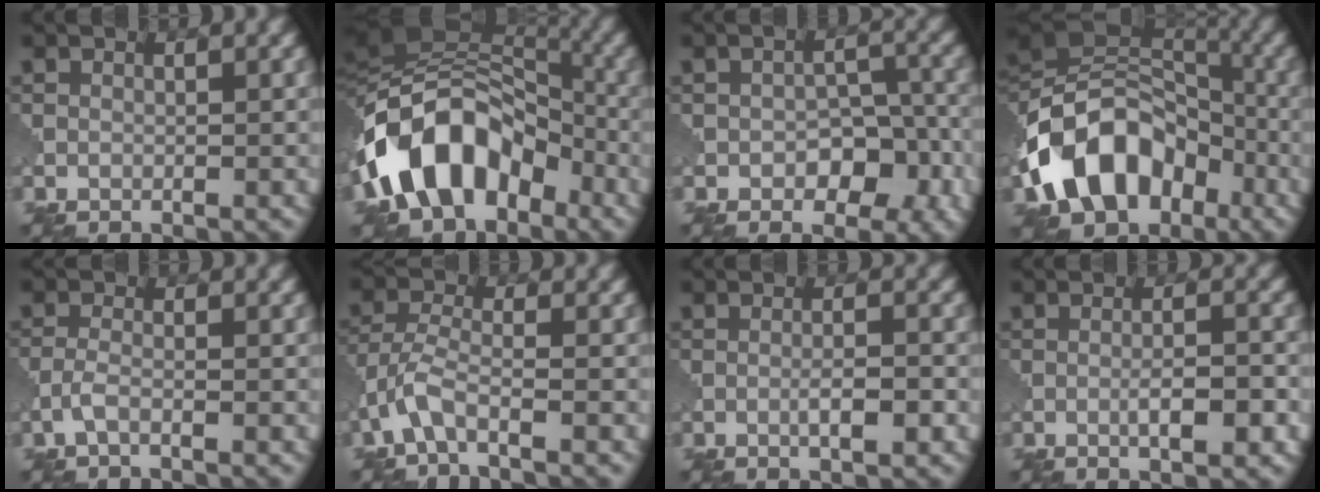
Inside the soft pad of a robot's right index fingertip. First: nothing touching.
{"total": 13.6, "force": [-5.5, 8.8, 8.8], "torque": [-0.149, 0.021, -0.115]}
{"total": 5.2, "force": [-1.9, 3.3, 3.5], "torque": [-0.037, 0.002, -0.030]}
{"total": 13.7, "force": [-5.4, 9.5, 8.3], "torque": [-0.156, 0.010, -0.113]}
{"total": 1.6, "force": [-1.0, 0.5, 1.2], "torque": [-0.030, 0.003, -0.027]}
{"total": 3.6, "force": [-2.2, 1.0, 2.7], "torque": [-0.065, 0.002, -0.059]}
{"total": 2.4, "force": [-0.8, 0.4, 2.3], "torque": [-0.037, 0.005, -0.015]}
{"total": 3.3, "force": [-1.1, 0.6, 3.0], "torque": [-0.049, 0.005, -0.018]}